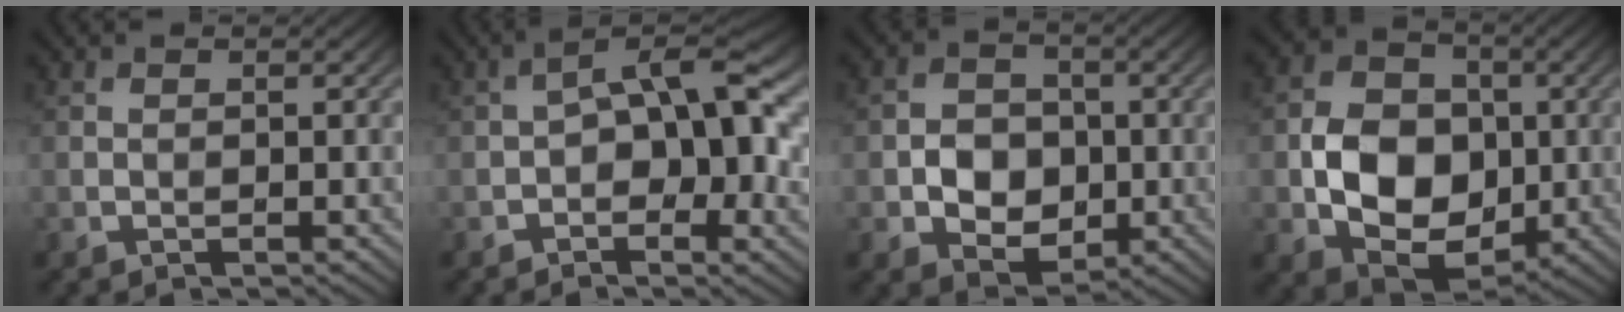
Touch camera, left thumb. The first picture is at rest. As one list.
[{"total": 9.1, "force": [-0.4, 5.0, 7.6], "torque": [-0.103, 0.017, -0.018]}, {"total": 6.1, "force": [-1.2, 4.9, 3.4], "torque": [-0.064, -0.004, -0.030]}, {"total": 11.1, "force": [-1.3, 8.3, 7.3], "torque": [-0.137, -0.007, -0.031]}]